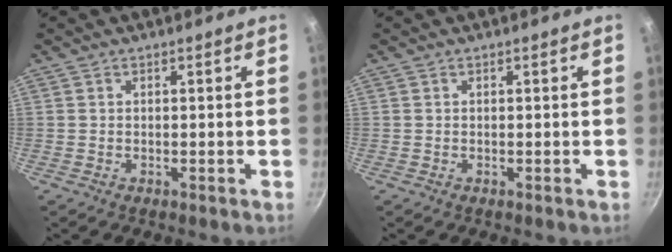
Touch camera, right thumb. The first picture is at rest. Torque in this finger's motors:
{"motor_torque": [-0.13, 0.13, 0.00, 0.00, 0.00]}